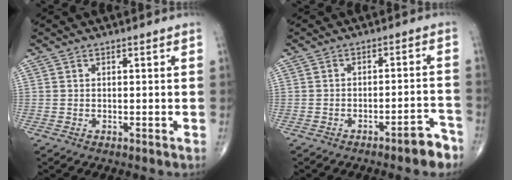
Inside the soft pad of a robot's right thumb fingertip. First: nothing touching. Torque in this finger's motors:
{"motor_torque": [1.12, 0.16, -0.13, -0.13, 0.12]}